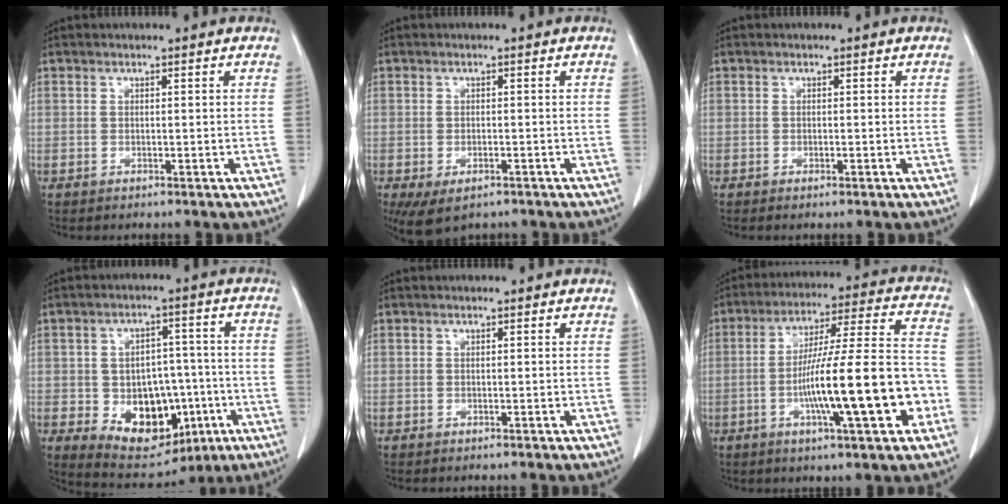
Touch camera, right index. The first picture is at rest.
{"total": 5.9, "force": [-3.6, 2.9, 3.6], "torque": [-0.063, -0.010, -0.054]}
{"total": 0.7, "force": [-0.4, 0.0, 0.5], "torque": [-0.013, -0.002, -0.004]}
{"total": 13.1, "force": [-3.9, 8.8, 8.9], "torque": [-0.134, 0.021, -0.038]}
{"total": 0.0}
{"total": 18.1, "force": [-5.0, 1.5, 17.3], "torque": [-0.284, 0.007, -0.077]}